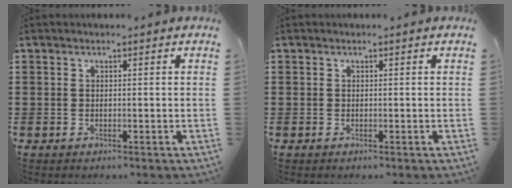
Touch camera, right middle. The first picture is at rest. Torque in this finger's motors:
{"motor_torque": [0.62, -0.48, 0.03, 0.01]}